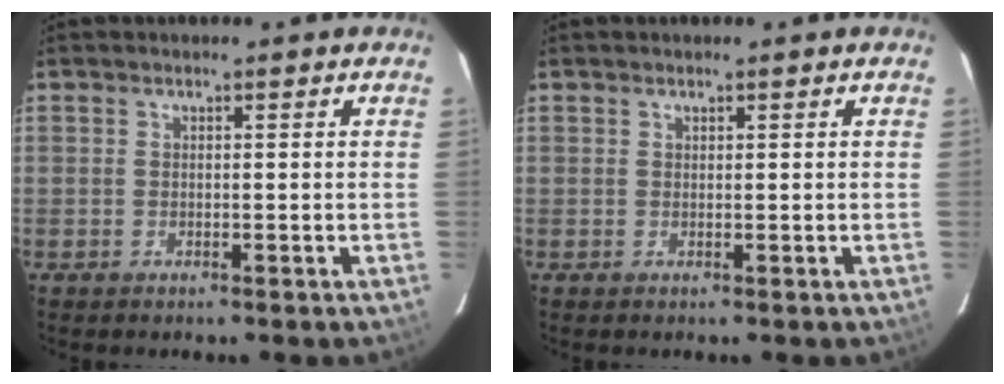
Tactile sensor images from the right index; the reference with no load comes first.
{"total": 0.0}